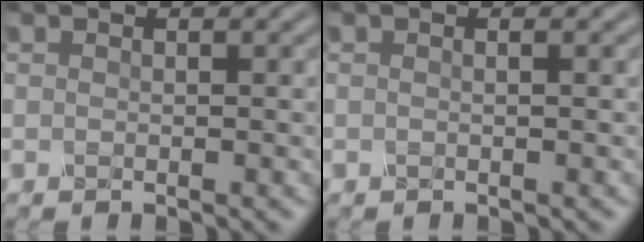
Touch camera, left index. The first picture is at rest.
{"total": 0.8, "force": [0.1, 0.3, 0.7], "torque": [-0.010, -0.002, -0.011]}